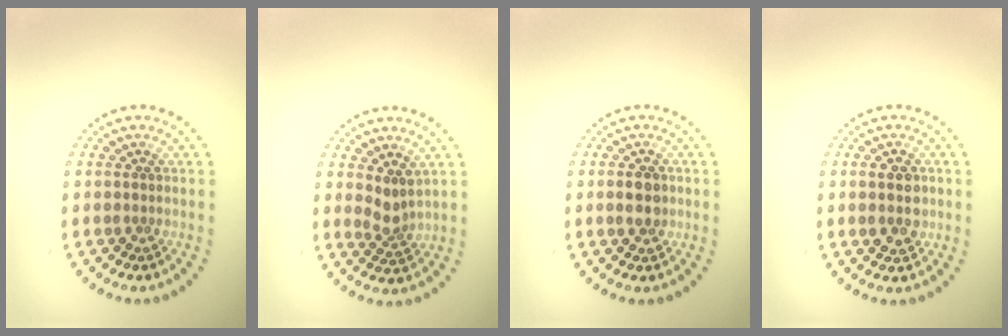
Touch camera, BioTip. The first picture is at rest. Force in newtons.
{"total": 2.0, "press": 1.4, "slide": 1.4}
{"total": 2.6, "press": 2.6, "slide": 0.2}
{"total": 2.3, "press": 2.3, "slide": 0.0}